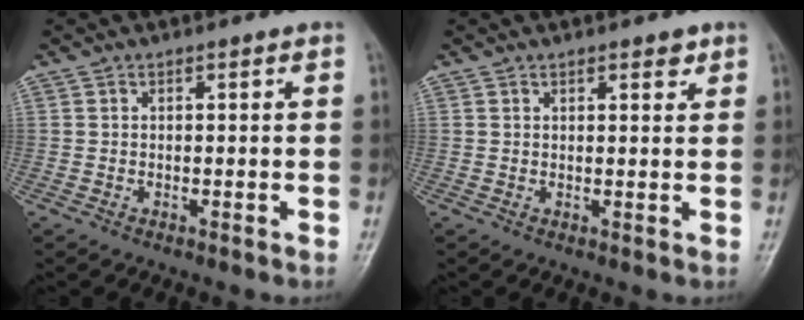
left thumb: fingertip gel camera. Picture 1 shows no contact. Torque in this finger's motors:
{"motor_torque": [-0.08, 0.04, -0.10, -0.19, -0.01]}